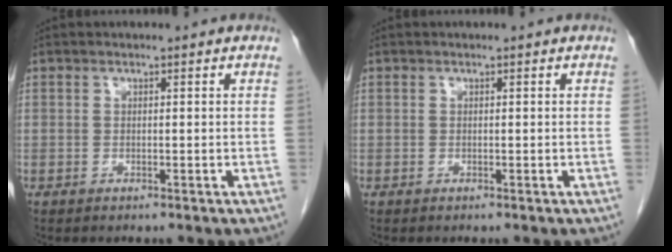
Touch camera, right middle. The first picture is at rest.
{"total": 0.0}